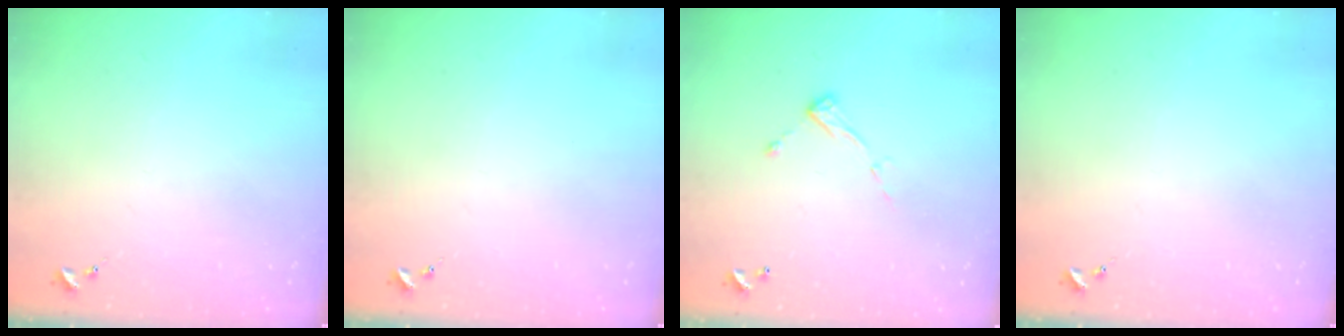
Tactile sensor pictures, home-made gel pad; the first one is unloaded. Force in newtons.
{"total": 0.0}
{"total": 6.3, "press": 6.3, "slide": 0.3}
{"total": 0.0}